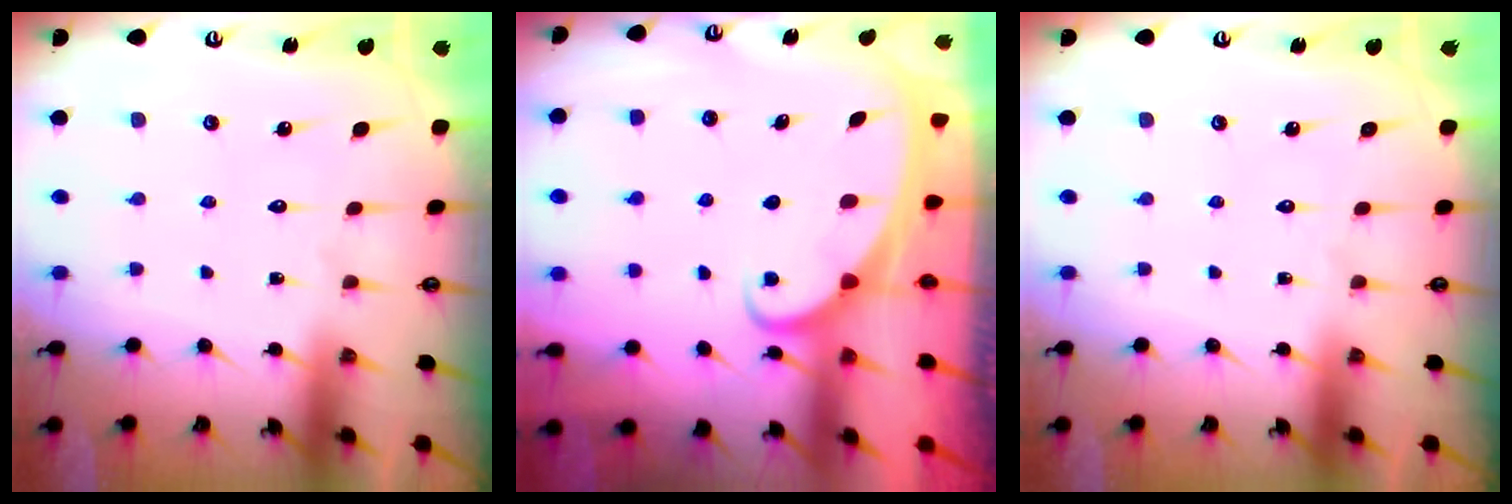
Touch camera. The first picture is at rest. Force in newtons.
{"total": 1.9, "press": 1.9, "slide": 0.1}
{"total": 0.0}